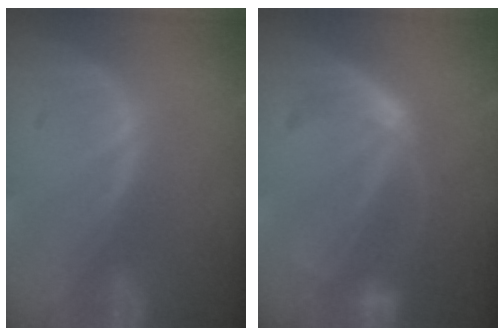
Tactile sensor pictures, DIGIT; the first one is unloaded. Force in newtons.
{"total": 5.6, "press": 5.3, "slide": 1.9}